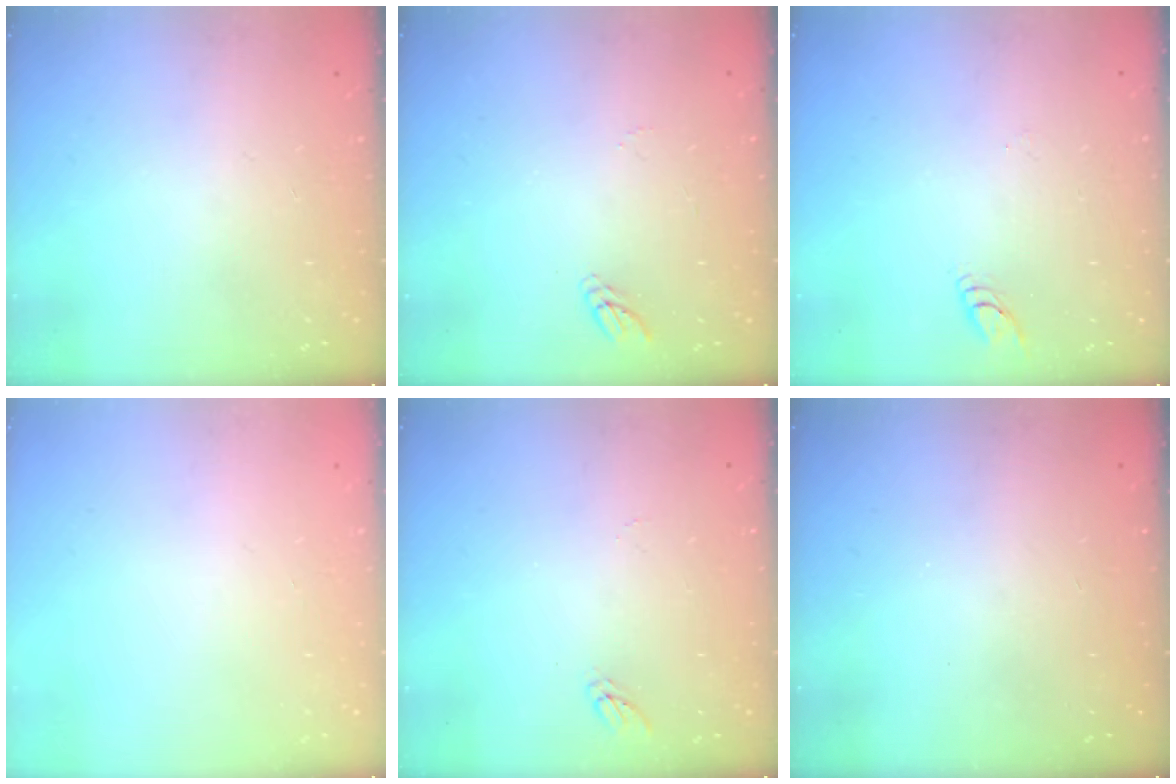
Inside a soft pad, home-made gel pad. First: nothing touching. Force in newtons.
{"total": 5.9, "press": 5.8, "slide": 0.5}
{"total": 3.7, "press": 3.6, "slide": 0.3}
{"total": 0.0}
{"total": 4.7, "press": 4.6, "slide": 0.4}
{"total": 0.0}